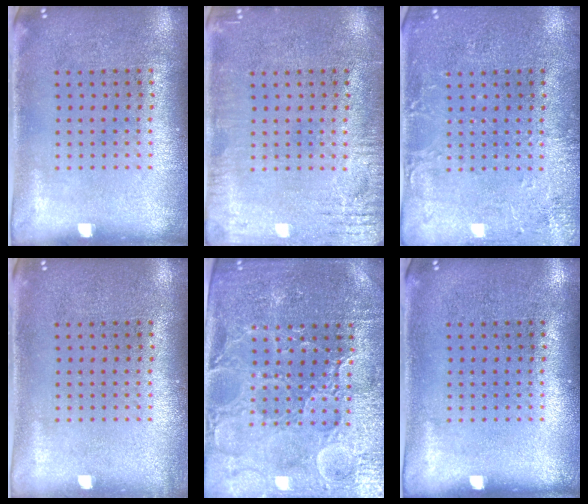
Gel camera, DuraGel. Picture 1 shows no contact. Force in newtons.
{"total": 3.0, "press": 3.0, "slide": 0.2}
{"total": 2.5, "press": 2.5, "slide": 0.3}
{"total": 0.5, "press": 0.5, "slide": 0.1}
{"total": 4.2, "press": 4.1, "slide": 1.2}
{"total": 0.0}